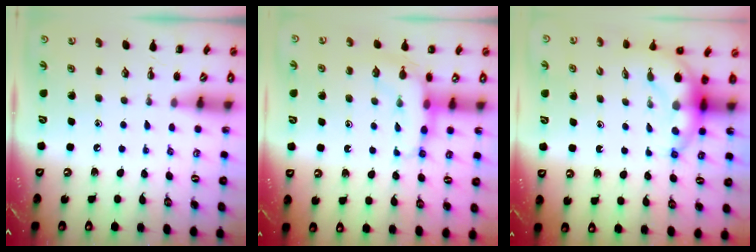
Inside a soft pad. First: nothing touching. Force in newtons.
{"total": 9.0, "press": 8.9, "slide": 1.3}
{"total": 6.6, "press": 6.4, "slide": 1.4}